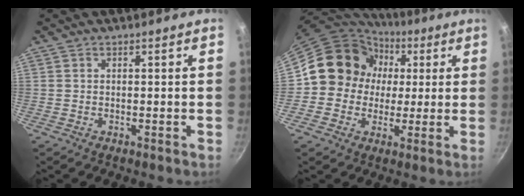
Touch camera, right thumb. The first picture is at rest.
{"total": 13.8, "force": [1.9, 12.7, 5.0], "torque": [-0.046, 0.019, 0.015]}